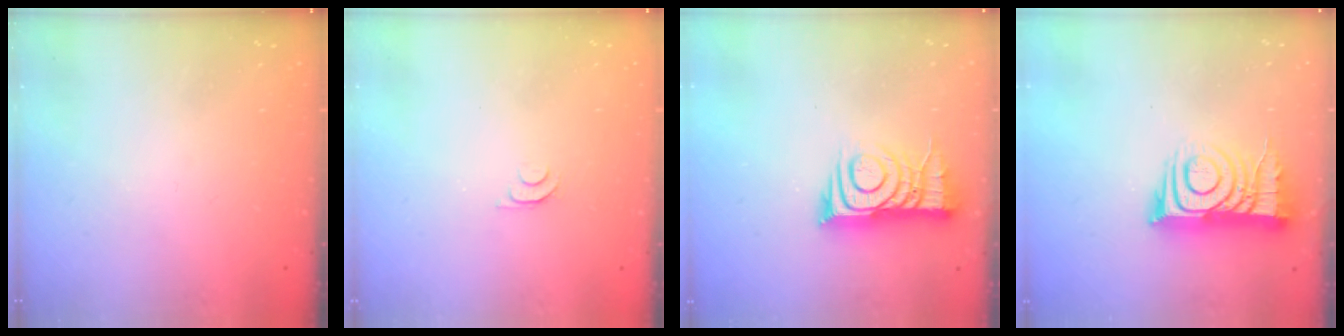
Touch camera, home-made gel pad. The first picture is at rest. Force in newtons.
{"total": 4.8, "press": 4.7, "slide": 0.6}
{"total": 10.6, "press": 10.6, "slide": 1.0}
{"total": 12.7, "press": 12.7, "slide": 0.9}